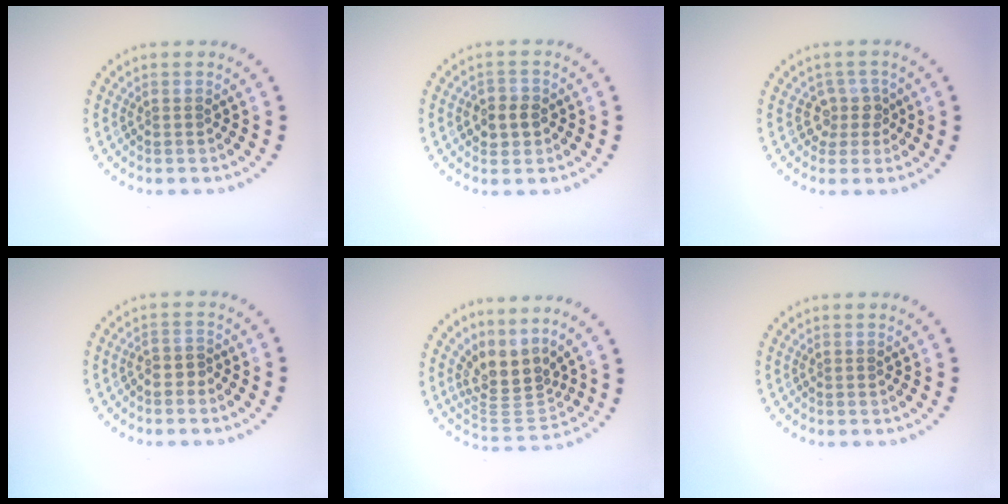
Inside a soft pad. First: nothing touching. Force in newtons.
{"total": 2.4, "press": 2.3, "slide": 0.7}
{"total": 2.0, "press": 1.5, "slide": 1.3}
{"total": 1.0, "press": 0.8, "slide": 0.6}
{"total": 3.9, "press": 2.6, "slide": 2.9}
{"total": 0.0}